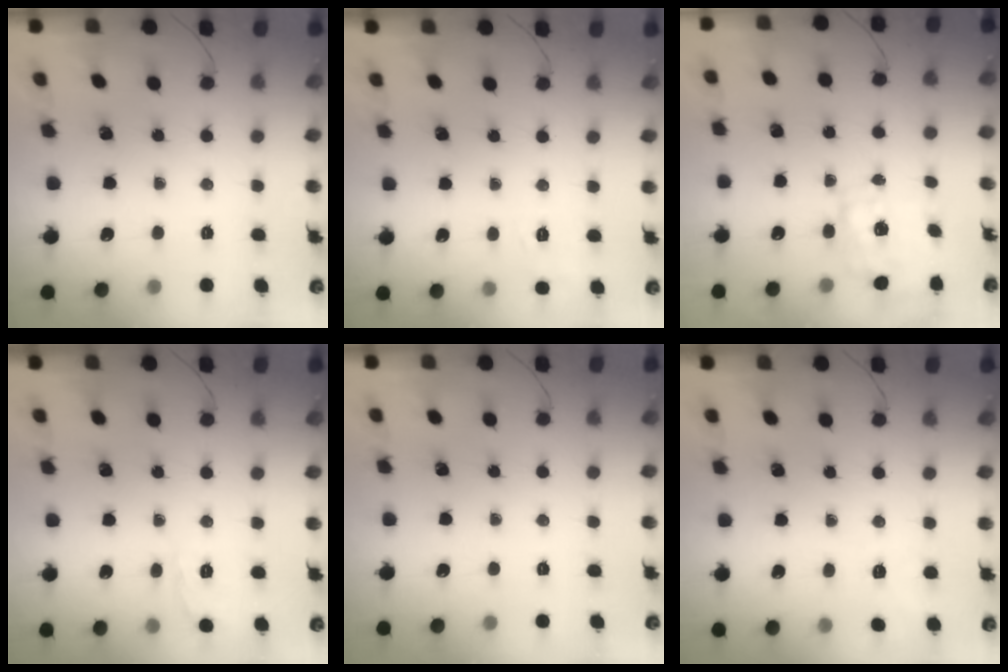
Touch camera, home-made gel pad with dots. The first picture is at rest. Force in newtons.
{"total": 2.0, "press": 1.1, "slide": 1.7}
{"total": 2.3, "press": 2.3, "slide": 0.5}
{"total": 2.3, "press": 2.0, "slide": 1.3}
{"total": 0.0}
{"total": 2.2, "press": 0.8, "slide": 2.1}